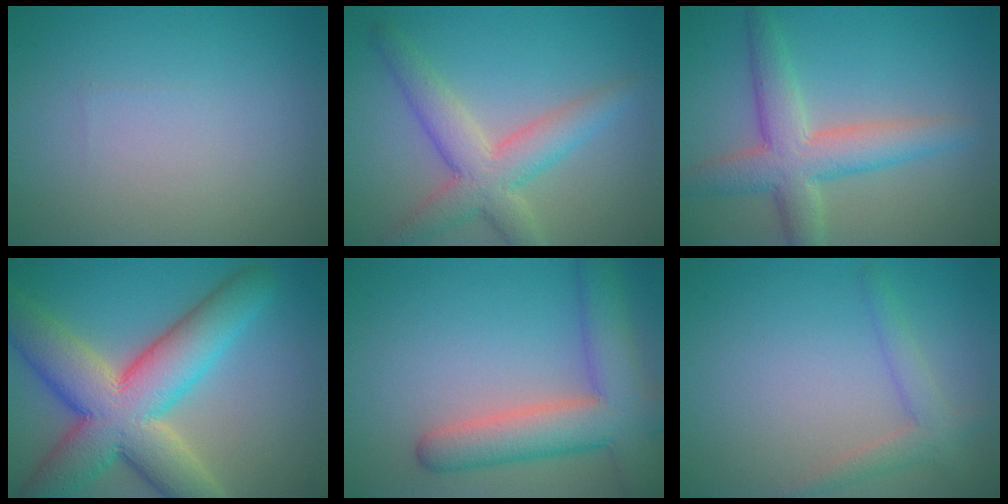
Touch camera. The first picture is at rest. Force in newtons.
{"total": 5.4, "press": 5.4, "slide": 0.4}
{"total": 5.8, "press": 5.8, "slide": 0.3}
{"total": 11.9, "press": 11.9, "slide": 0.7}
{"total": 7.4, "press": 7.4, "slide": 0.5}
{"total": 2.3, "press": 2.3, "slide": 0.1}